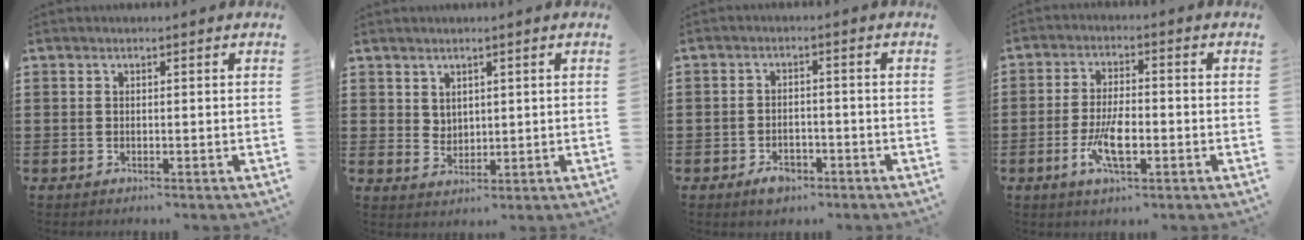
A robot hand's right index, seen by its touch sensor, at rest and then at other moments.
{"total": 2.6, "force": [2.0, 1.6, 0.3], "torque": [-0.010, 0.005, 0.039]}
{"total": 2.8, "force": [-1.9, 1.6, 1.3], "torque": [-0.023, 0.003, -0.038]}
{"total": 6.7, "force": [-2.3, 2.3, 5.9], "torque": [-0.129, -0.009, -0.046]}